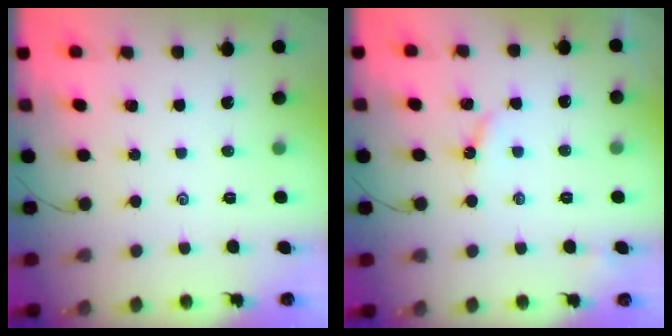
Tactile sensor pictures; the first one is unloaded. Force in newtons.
{"total": 3.5, "press": 3.5, "slide": 0.4}